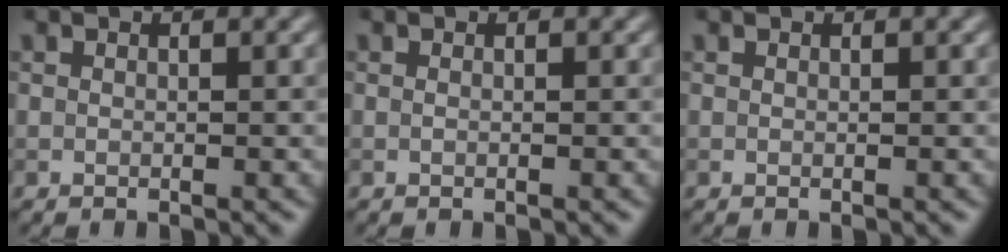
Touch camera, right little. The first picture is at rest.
{"total": 0.0}
{"total": 0.0}